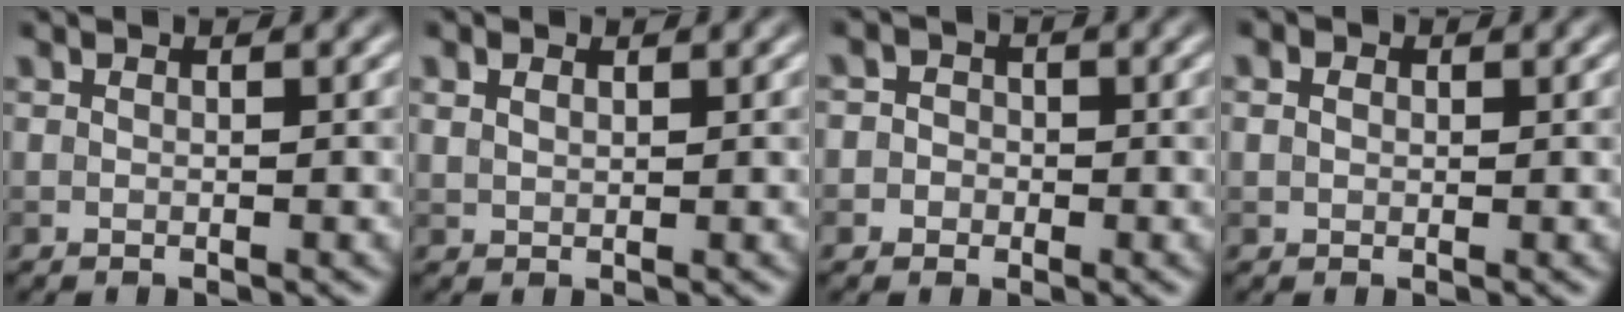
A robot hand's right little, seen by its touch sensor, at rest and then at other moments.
{"total": 1.2, "force": [0.7, 0.8, 0.7], "torque": [-0.016, 0.002, 0.016]}
{"total": 3.0, "force": [0.1, 2.9, 0.9], "torque": [0.020, 0.020, -0.031]}
{"total": 1.2, "force": [0.4, 1.0, 0.5], "torque": [-0.011, 0.003, -0.003]}